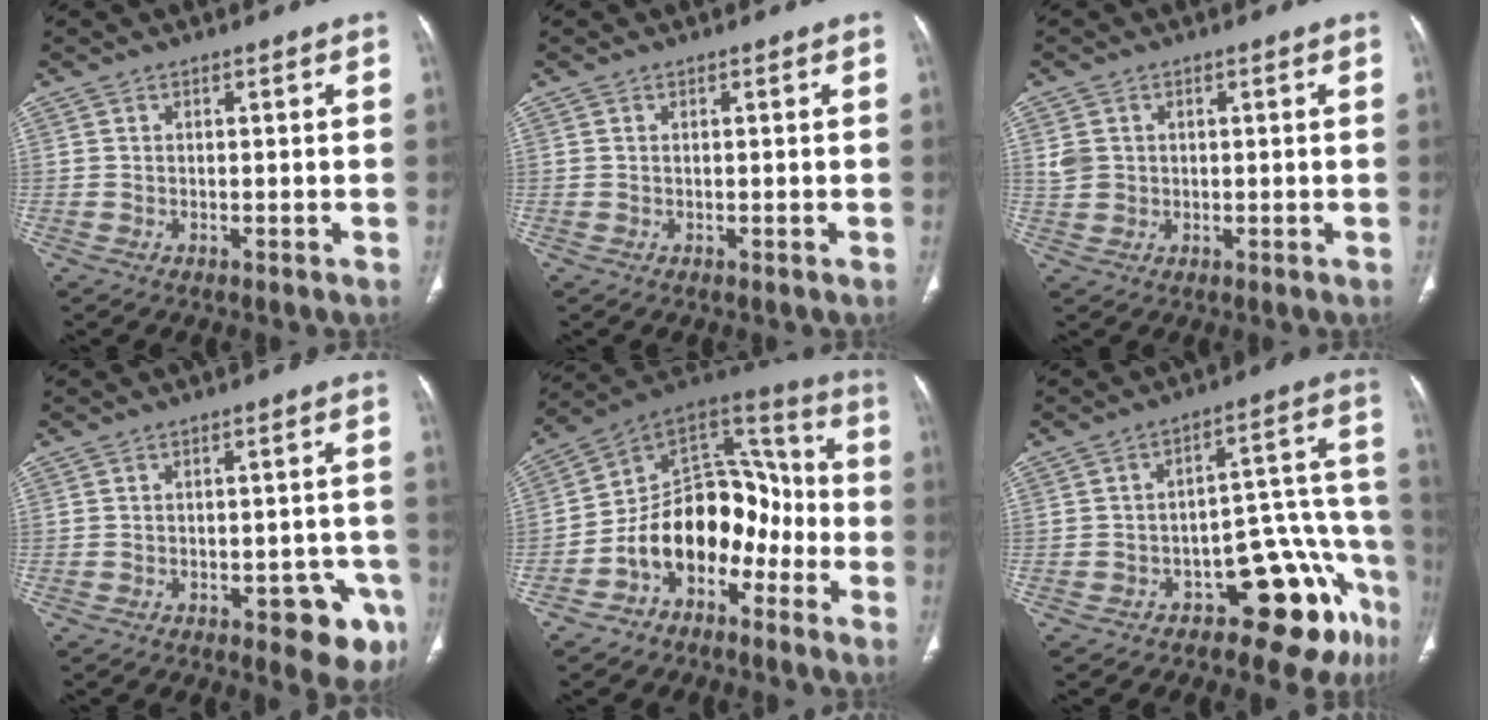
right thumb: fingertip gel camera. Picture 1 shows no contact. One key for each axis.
{"total": 0.0}
{"total": 3.2, "fx": 0.6, "fy": 2.8, "fz": 1.5, "tx": -0.022, "ty": 0.001, "tz": 0.019}
{"total": 8.6, "fx": -4.4, "fy": 4.0, "fz": 6.3, "tx": -0.048, "ty": 0.024, "tz": -0.050}
{"total": 16.5, "fx": -6.8, "fy": 11.2, "fz": 10.1, "tx": -0.117, "ty": 0.107, "tz": -0.121}
{"total": 16.2, "fx": -10.1, "fy": 6.6, "fz": 10.8, "tx": -0.065, "ty": 0.120, "tz": -0.142}